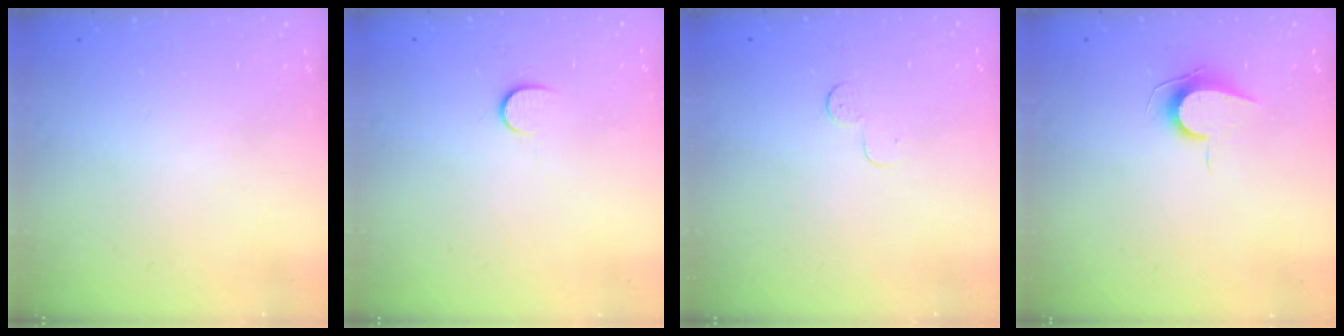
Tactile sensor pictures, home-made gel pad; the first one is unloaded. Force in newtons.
{"total": 5.7, "press": 5.6, "slide": 0.7}
{"total": 3.6, "press": 3.5, "slide": 0.3}
{"total": 6.8, "press": 6.8, "slide": 0.7}